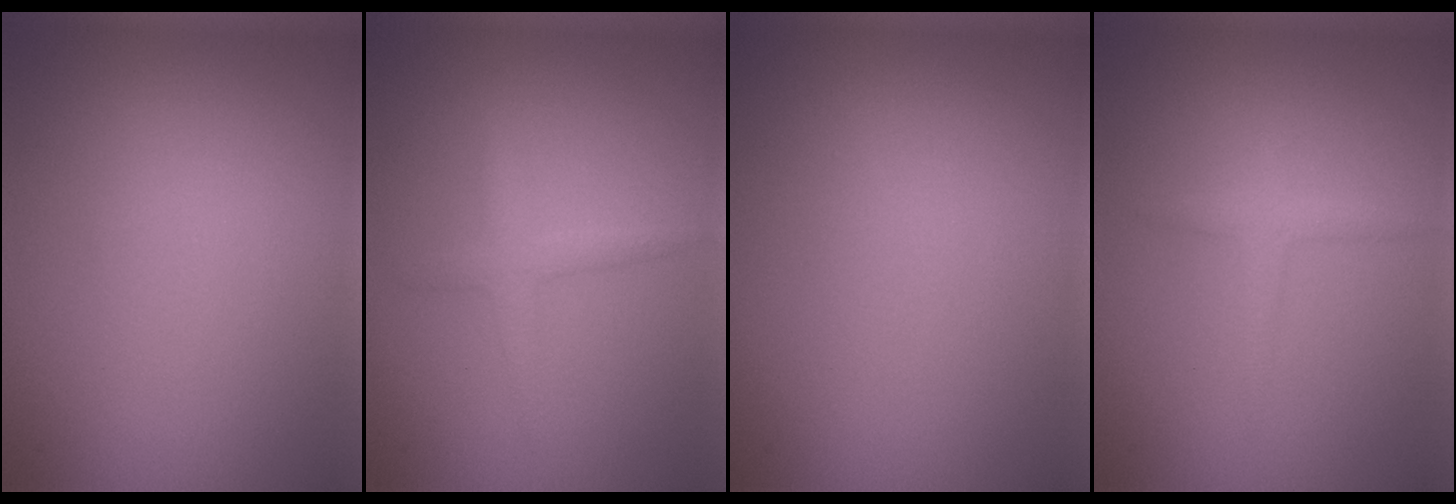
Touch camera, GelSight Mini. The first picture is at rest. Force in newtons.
{"total": 1.6, "press": 1.6, "slide": 0.1}
{"total": 0.0}
{"total": 1.5, "press": 1.5, "slide": 0.1}